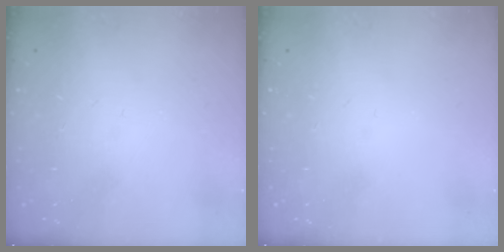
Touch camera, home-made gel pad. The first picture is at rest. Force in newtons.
{"total": 0.0}